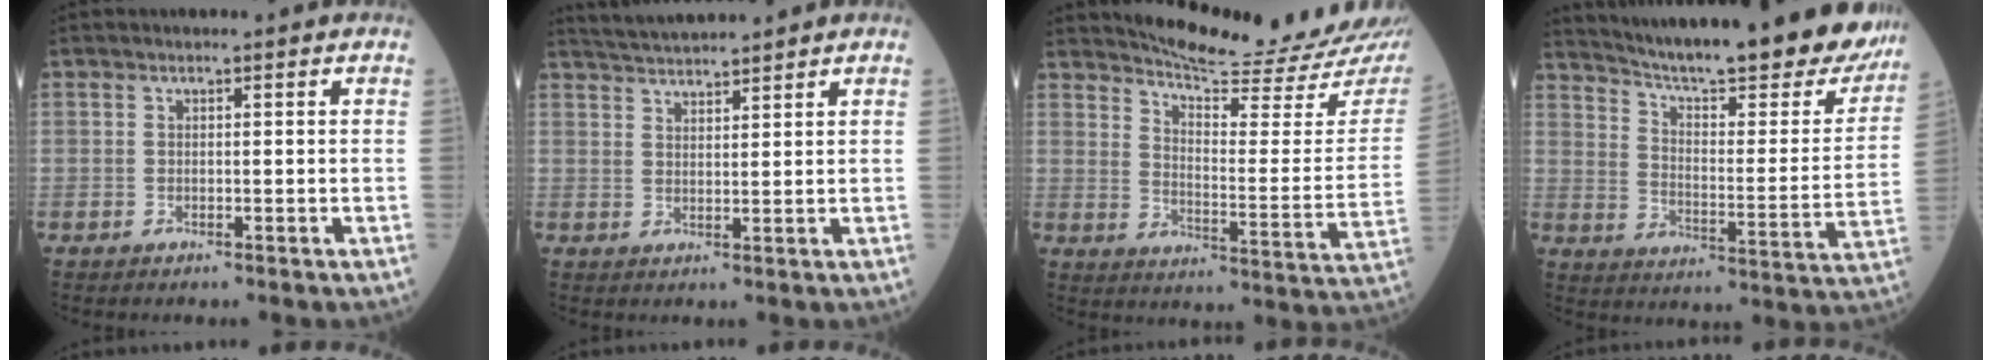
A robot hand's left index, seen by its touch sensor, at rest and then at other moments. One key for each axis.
{"total": 6.2, "fx": 6.0, "fy": -0.1, "fz": 1.6, "tx": -0.037, "ty": 0.030, "tz": 0.107}
{"total": 20.5, "fx": 19.1, "fy": 0.4, "fz": 7.5, "tx": -0.116, "ty": -0.094, "tz": 0.244}
{"total": 29.8, "fx": 25.7, "fy": 4.2, "fz": 14.5, "tx": -0.228, "ty": -0.070, "tz": 0.334}